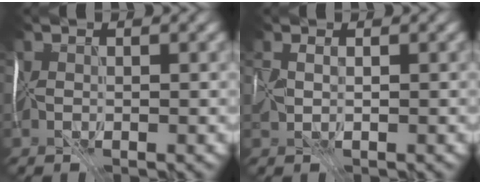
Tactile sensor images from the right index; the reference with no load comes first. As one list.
[{"total": 0.8, "force": [0.6, -0.3, -0.3], "torque": [0.018, 0.005, 0.019]}]